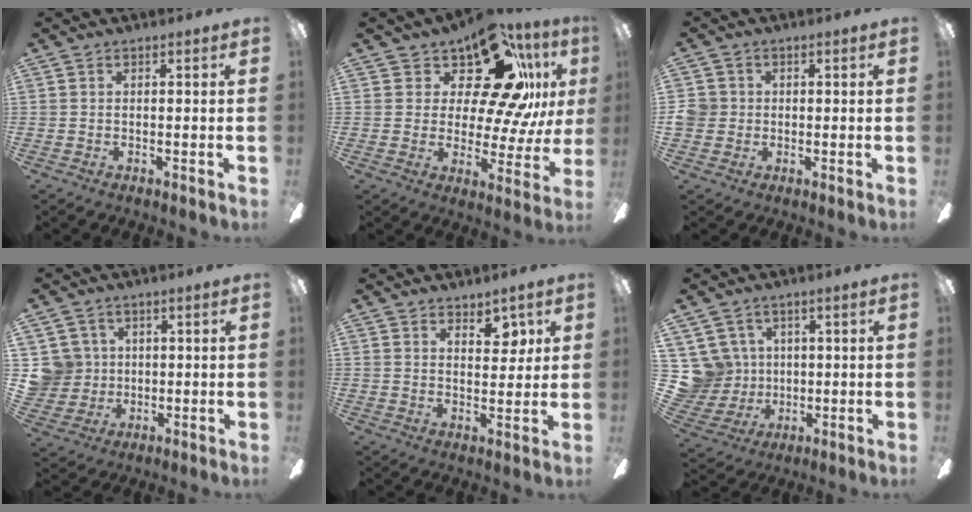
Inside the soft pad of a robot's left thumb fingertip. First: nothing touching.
{"total": 18.6, "force": [11.0, 7.7, 12.9], "torque": [-0.196, -0.076, 0.183]}
{"total": 4.1, "force": [0.0, 3.9, 1.2], "torque": [-0.036, 0.011, -0.001]}
{"total": 7.7, "force": [1.9, 7.5, 0.6], "torque": [-0.041, 0.001, 0.041]}
{"total": 5.5, "force": [3.9, 2.7, 2.8], "torque": [-0.023, -0.017, 0.062]}
{"total": 11.0, "force": [3.0, 10.3, 2.5], "torque": [-0.110, -0.020, 0.064]}